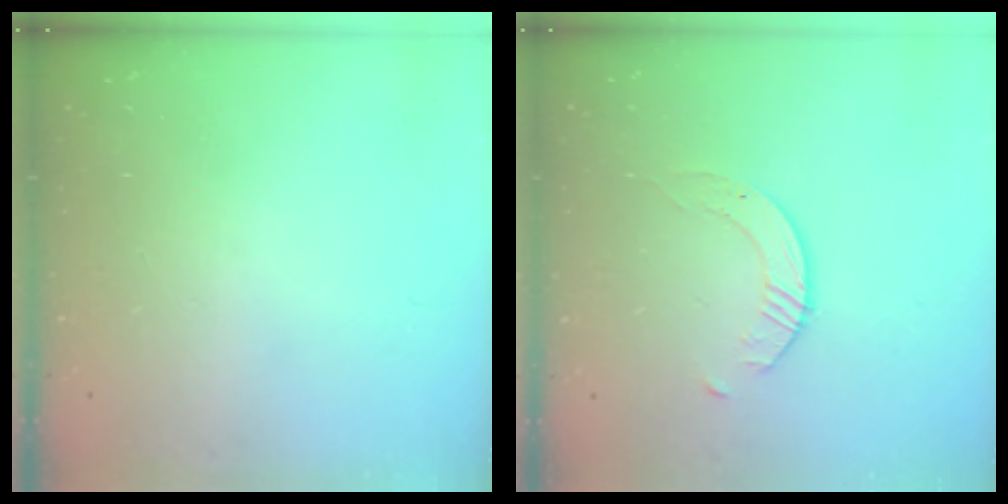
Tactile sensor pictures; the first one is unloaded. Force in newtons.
{"total": 1.7, "press": 1.7, "slide": 0.2}